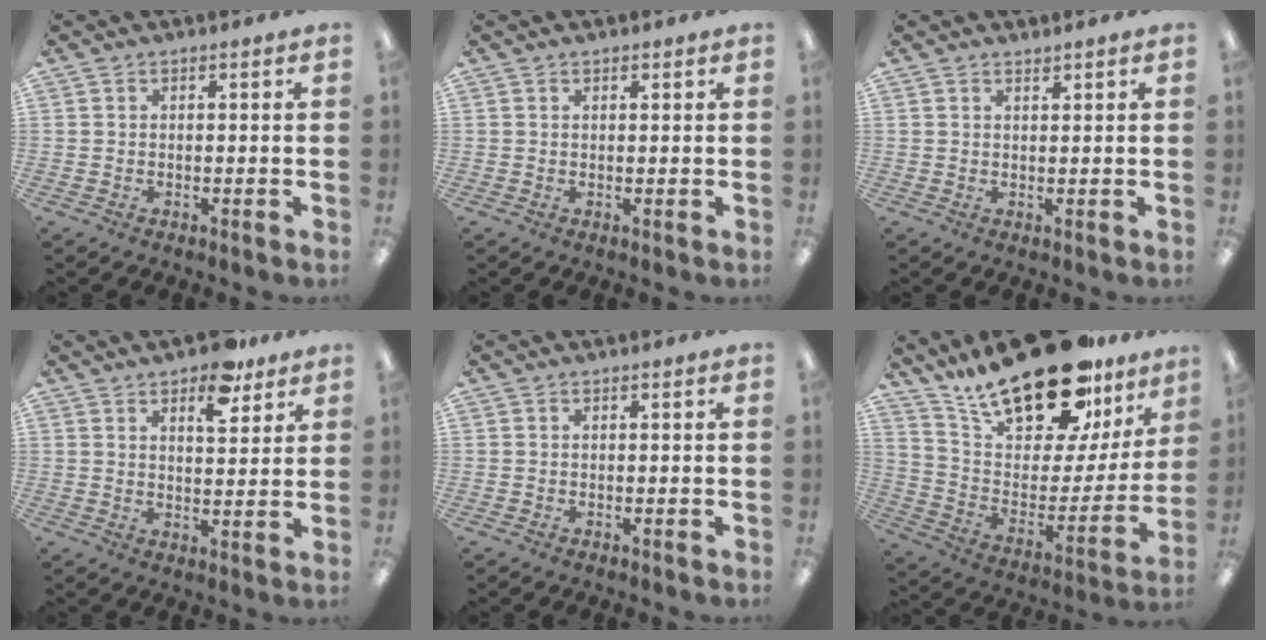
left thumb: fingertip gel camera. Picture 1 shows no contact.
{"total": 1.0, "force": [0.6, 0.5, 0.6], "torque": [-0.005, -0.002, 0.010]}
{"total": 1.2, "force": [1.1, 0.2, 0.3], "torque": [-0.007, -0.001, 0.021]}
{"total": 9.3, "force": [6.4, 4.0, 5.4], "torque": [-0.058, -0.034, 0.105]}
{"total": 0.0}
{"total": 27.3, "force": [20.6, 10.2, 14.7], "torque": [-0.238, -0.130, 0.358]}